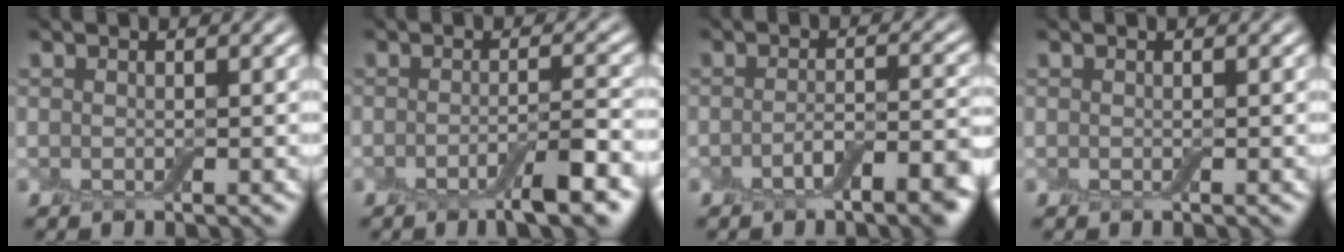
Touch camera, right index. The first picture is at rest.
{"total": 3.9, "force": [-2.2, 0.5, 3.2], "torque": [-0.050, -0.001, -0.038]}
{"total": 4.6, "force": [-2.7, 1.4, 3.4], "torque": [-0.052, -0.002, -0.038]}
{"total": 0.0}